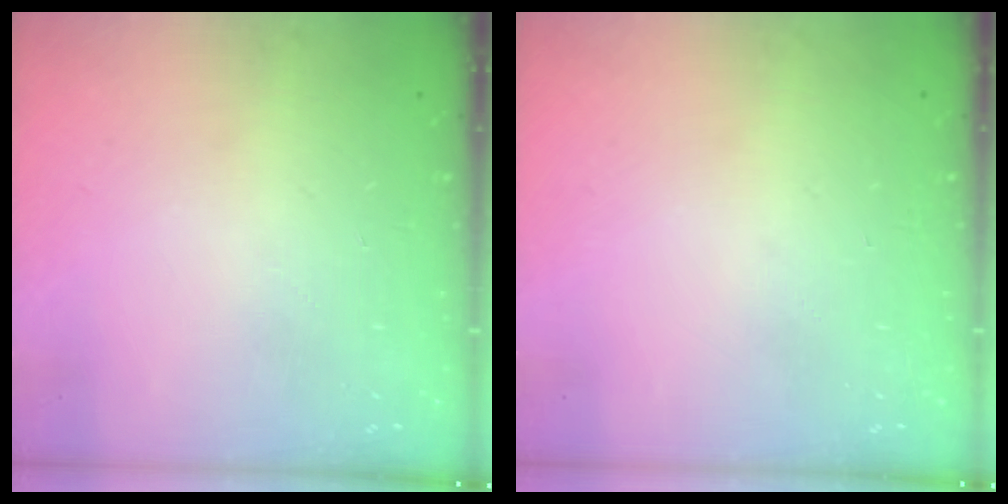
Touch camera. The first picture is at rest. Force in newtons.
{"total": 0.0}